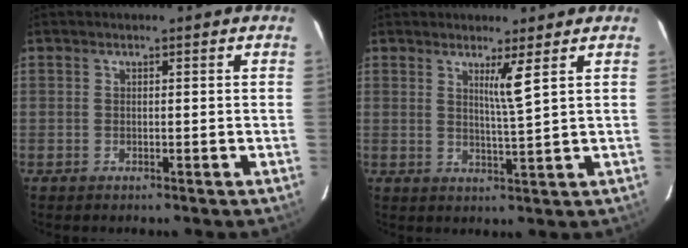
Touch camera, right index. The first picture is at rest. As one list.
[{"total": 3.3, "force": [1.7, -1.1, 2.6], "torque": [-0.046, -0.017, 0.035]}]